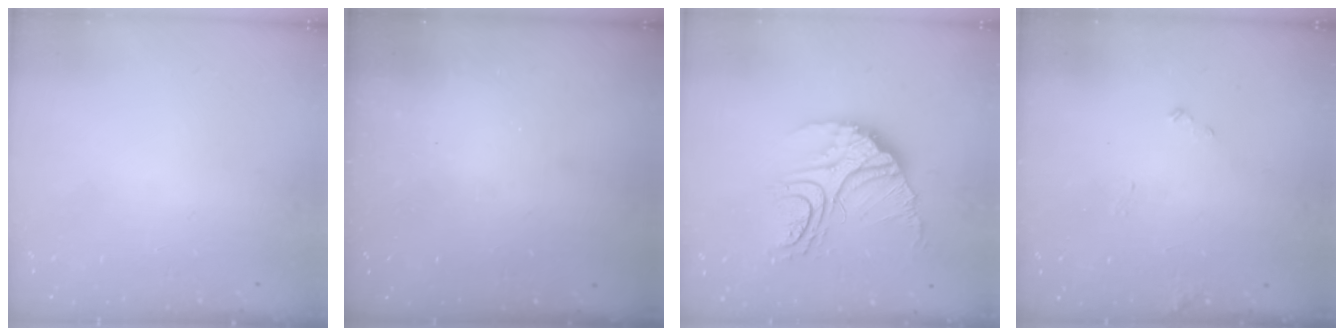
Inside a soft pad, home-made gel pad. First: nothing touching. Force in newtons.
{"total": 3.0, "press": 3.0, "slide": 0.1}
{"total": 19.0, "press": 18.9, "slide": 2.1}
{"total": 6.6, "press": 6.6, "slide": 0.3}